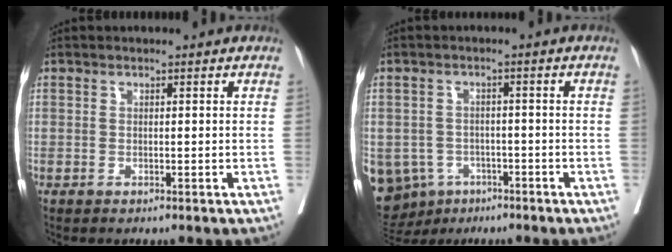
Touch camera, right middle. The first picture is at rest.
{"total": 11.7, "force": [-5.8, 9.6, 3.3], "torque": [-0.099, 0.004, -0.076]}